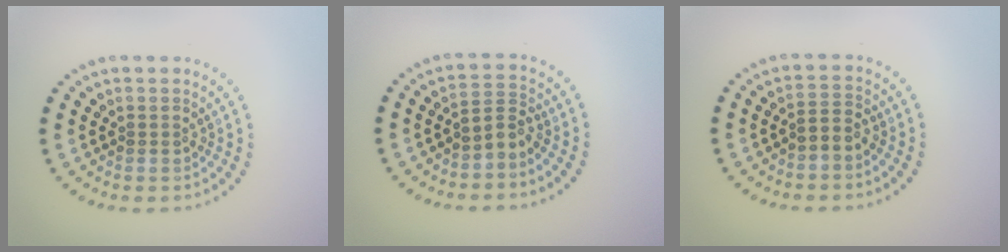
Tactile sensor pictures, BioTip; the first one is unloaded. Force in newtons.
{"total": 2.1, "press": 1.5, "slide": 1.5}
{"total": 1.7, "press": 1.4, "slide": 1.0}